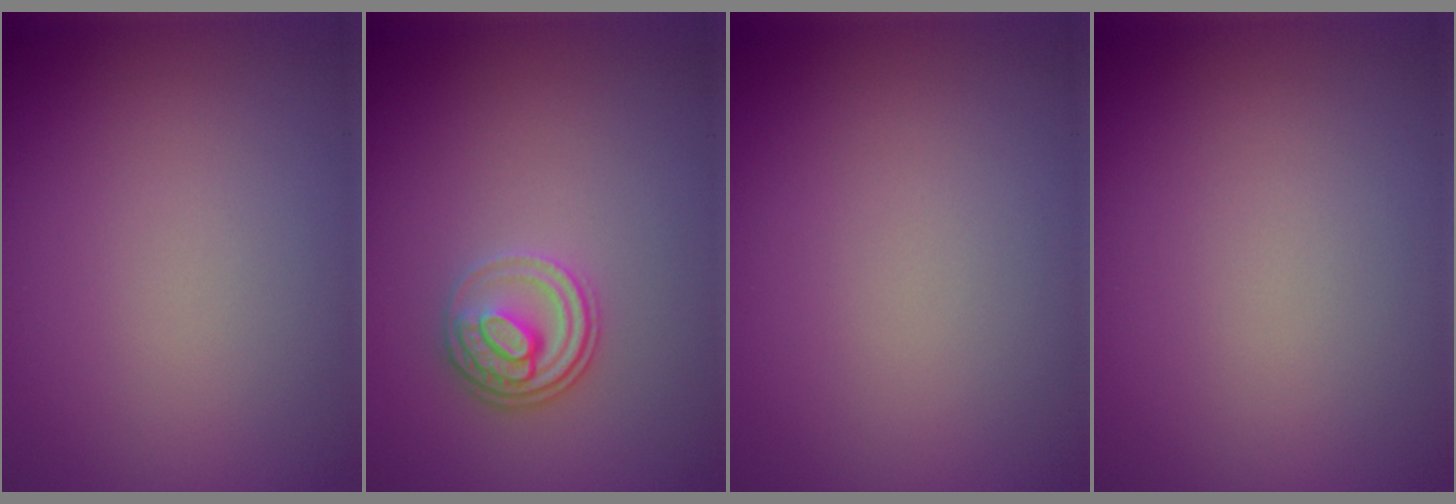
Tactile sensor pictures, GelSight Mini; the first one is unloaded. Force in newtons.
{"total": 2.7, "press": 2.5, "slide": 1.0}
{"total": 0.0}
{"total": 0.0}